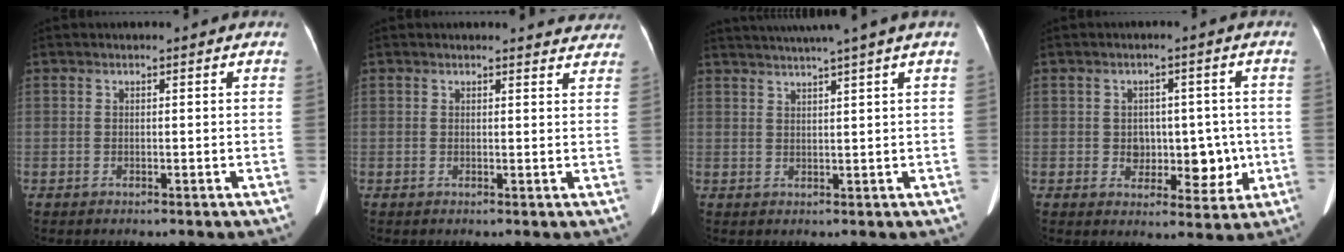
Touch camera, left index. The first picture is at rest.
{"total": 3.9, "force": [3.7, 1.0, 0.1], "torque": [0.005, -0.011, 0.020]}
{"total": 7.7, "force": [6.2, -1.9, 4.3], "torque": [-0.061, 0.020, 0.082]}
{"total": 6.4, "force": [-0.6, 4.6, 4.4], "torque": [-0.048, 0.018, 0.004]}